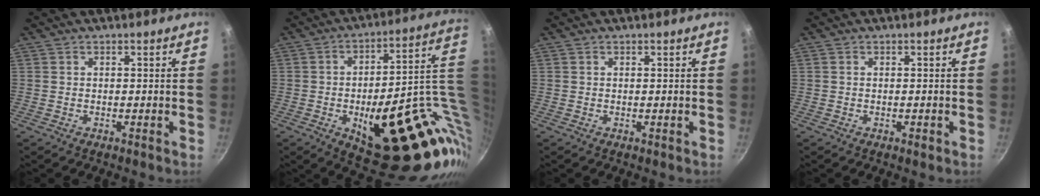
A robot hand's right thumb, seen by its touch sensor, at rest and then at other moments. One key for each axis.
{"total": 30.9, "fx": -0.8, "fy": 13.7, "fz": 27.7, "tx": -0.323, "ty": -0.003, "tz": 0.021}
{"total": 0.0}
{"total": 1.0, "fx": -0.3, "fy": 0.5, "fz": 0.8, "tx": -0.012, "ty": 0.002, "tz": -0.005}